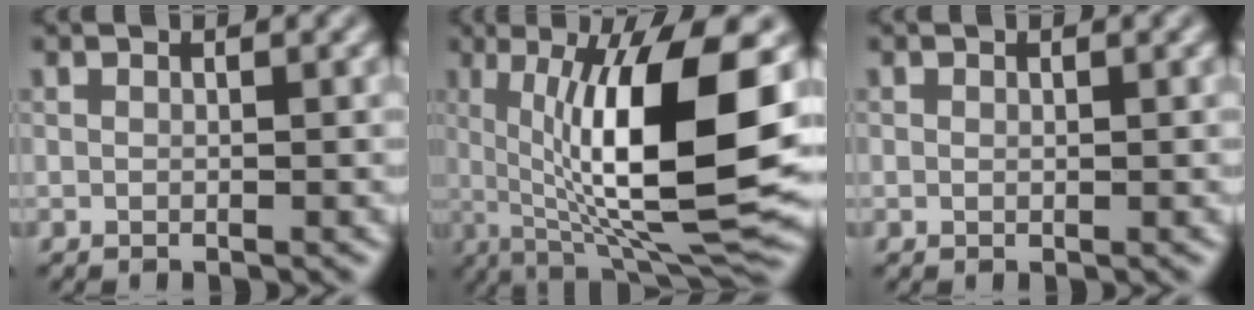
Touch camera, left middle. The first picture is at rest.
{"total": 13.3, "force": [1.3, 3.2, 12.9], "torque": [-0.189, -0.005, 0.026]}
{"total": 0.0}